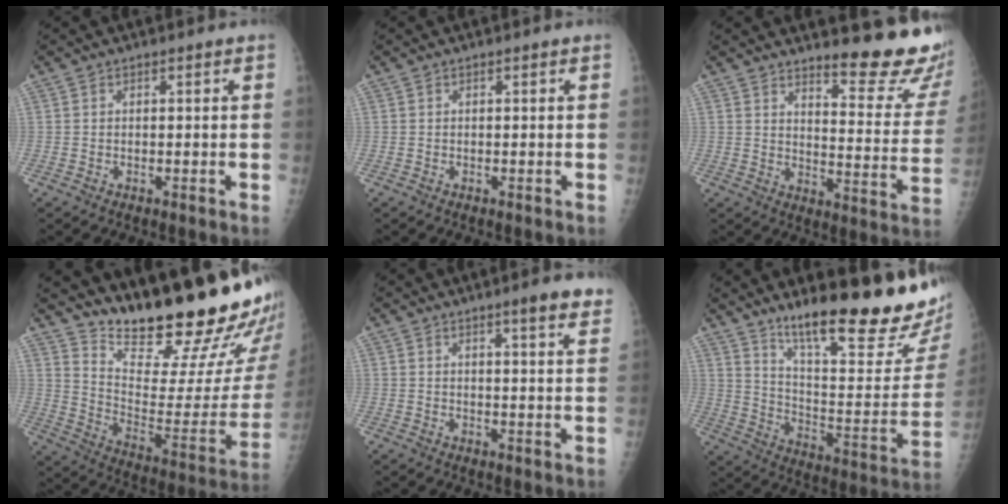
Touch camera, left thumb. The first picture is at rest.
{"total": 0.0}
{"total": 17.1, "force": [14.1, 2.9, 9.4], "torque": [-0.091, -0.146, 0.177]}
{"total": 27.2, "force": [22.2, 4.5, 15.0], "torque": [-0.196, -0.164, 0.322]}
{"total": 6.3, "force": [4.4, 0.6, 4.5], "torque": [-0.050, -0.019, 0.054]}
{"total": 27.5, "force": [19.4, 4.6, 18.8], "torque": [-0.255, -0.109, 0.295]}